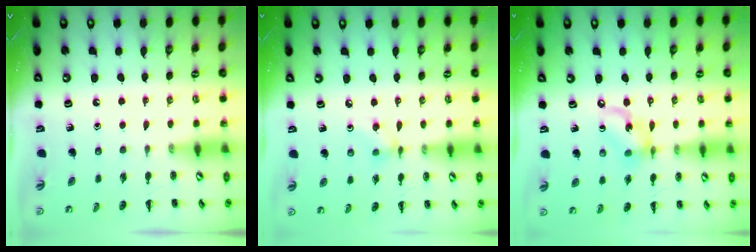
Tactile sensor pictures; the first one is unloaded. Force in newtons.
{"total": 3.7, "press": 3.5, "slide": 1.1}
{"total": 10.2, "press": 10.0, "slide": 2.0}